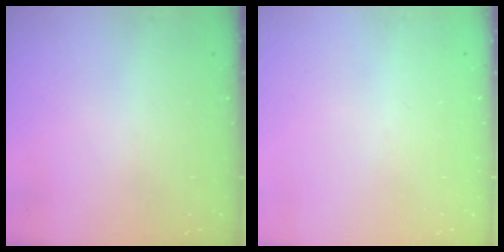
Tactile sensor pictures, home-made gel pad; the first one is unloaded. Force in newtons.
{"total": 0.0}